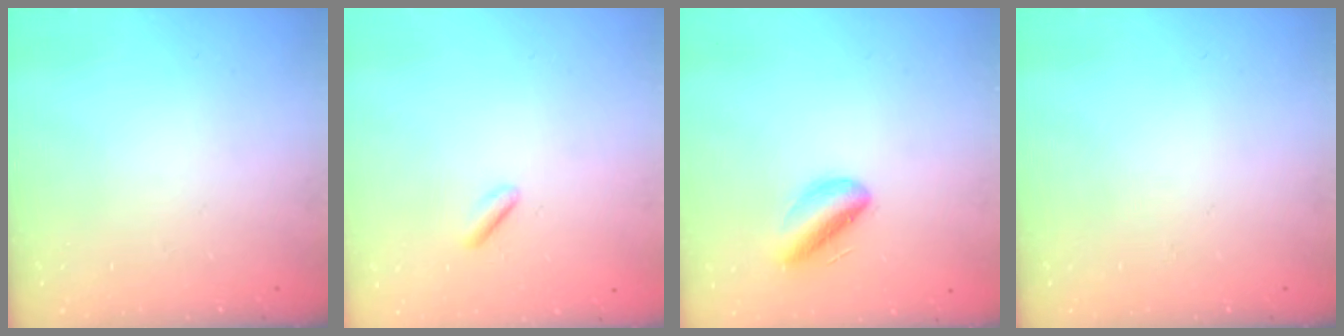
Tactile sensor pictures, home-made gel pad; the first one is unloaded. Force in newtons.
{"total": 0.7, "press": 0.3, "slide": 0.6}
{"total": 7.8, "press": 7.4, "slide": 2.4}
{"total": 0.0}